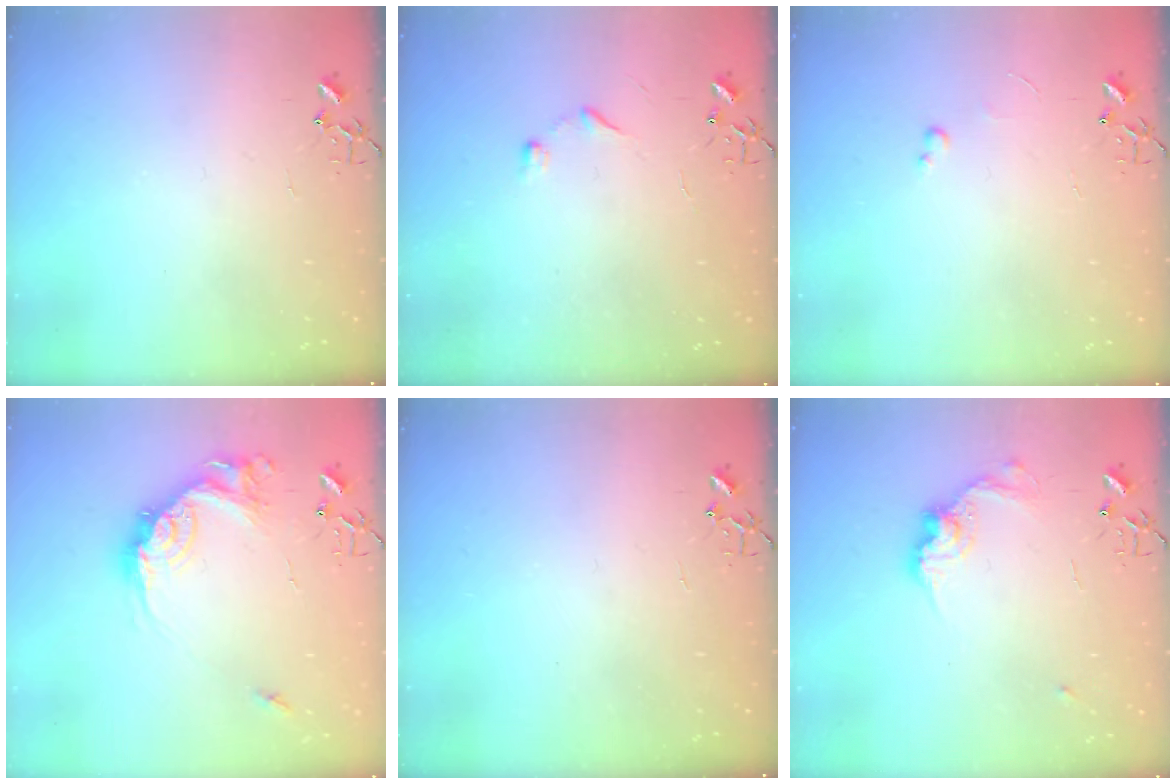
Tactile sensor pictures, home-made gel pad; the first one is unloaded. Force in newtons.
{"total": 6.7, "press": 6.7, "slide": 0.7}
{"total": 2.6, "press": 2.6, "slide": 0.4}
{"total": 16.6, "press": 16.6, "slide": 0.9}
{"total": 0.0}
{"total": 11.8, "press": 11.8, "slide": 0.6}